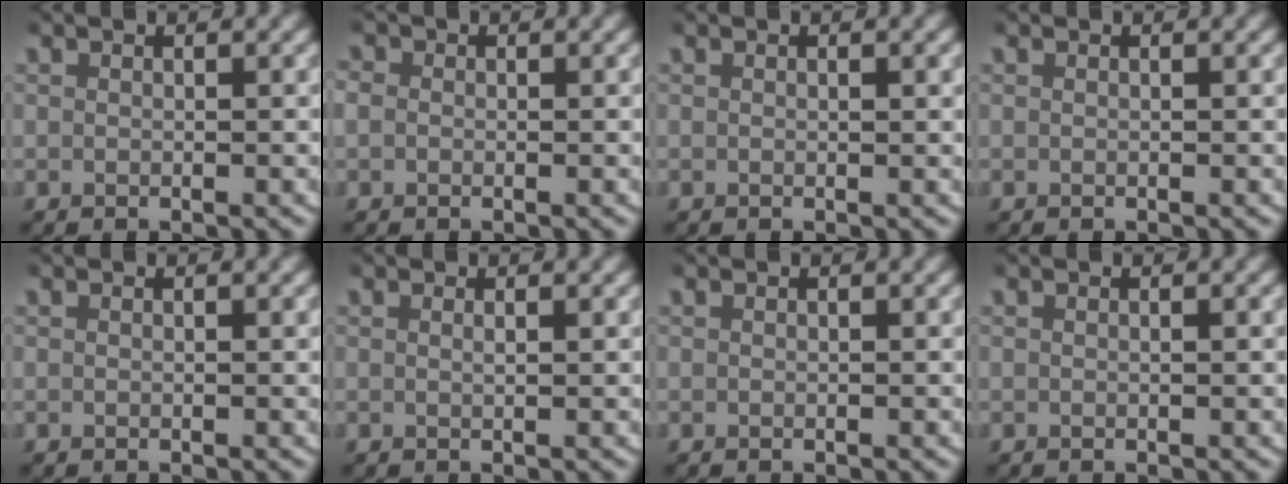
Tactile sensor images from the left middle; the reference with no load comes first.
{"total": 1.5, "force": [0.1, 1.3, 0.6], "torque": [-0.021, 0.003, -0.003]}
{"total": 0.0}
{"total": 0.0}
{"total": 0.0}
{"total": 0.5, "force": [0.3, -0.2, 0.4], "torque": [-0.009, -0.002, 0.006]}
{"total": 0.0}
{"total": 0.0}